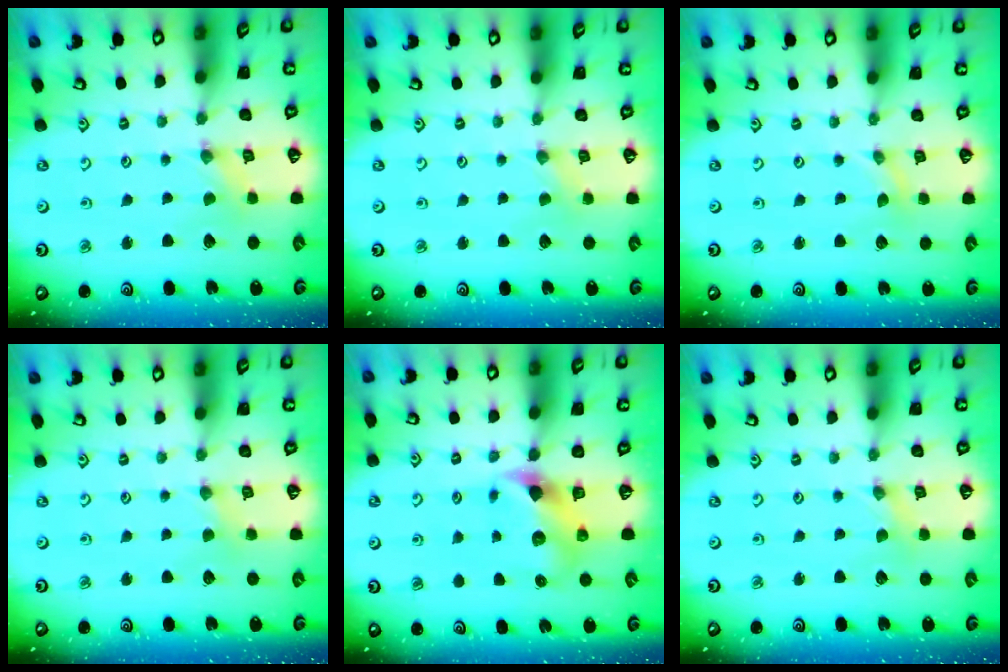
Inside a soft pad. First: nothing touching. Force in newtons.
{"total": 0.0}
{"total": 0.0}
{"total": 1.8, "press": 1.7, "slide": 0.4}
{"total": 6.9, "press": 6.8, "slide": 1.1}
{"total": 0.0}